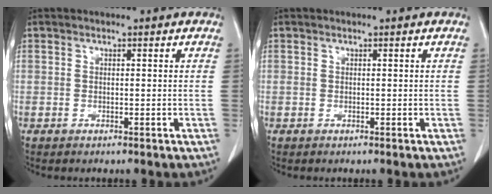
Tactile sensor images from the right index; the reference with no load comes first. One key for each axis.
{"total": 0.0}